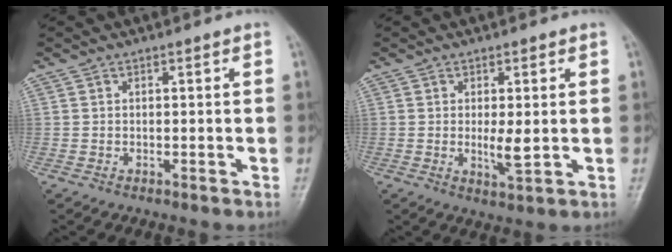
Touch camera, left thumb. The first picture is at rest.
{"total": 4.2, "force": [0.1, 1.2, 4.0], "torque": [-0.066, -0.012, 0.006]}